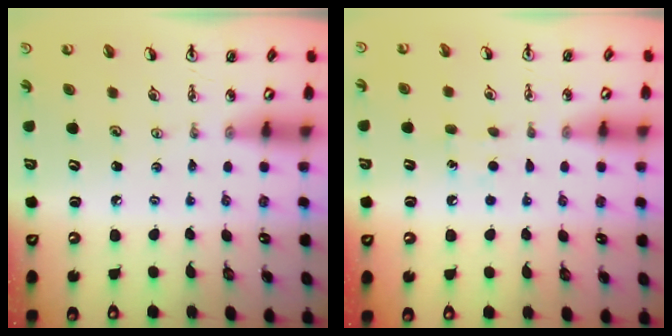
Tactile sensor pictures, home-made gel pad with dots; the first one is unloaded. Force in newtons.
{"total": 5.6, "press": 5.6, "slide": 0.6}